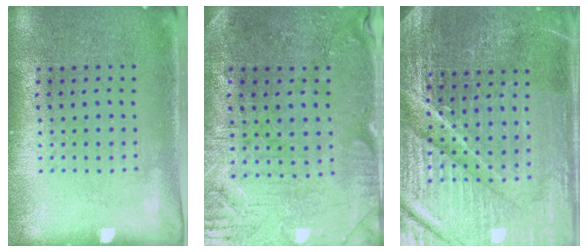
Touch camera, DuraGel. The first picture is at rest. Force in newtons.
{"total": 0.8, "press": 0.6, "slide": 0.5}
{"total": 5.5, "press": 5.1, "slide": 2.1}